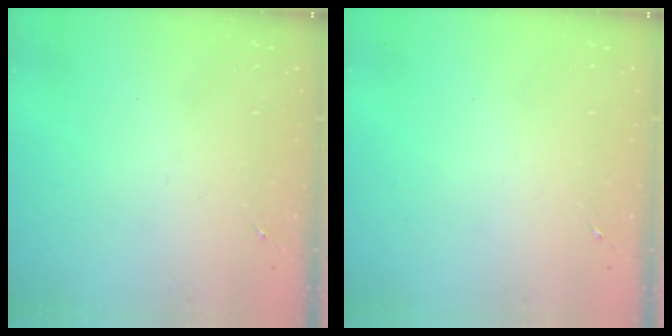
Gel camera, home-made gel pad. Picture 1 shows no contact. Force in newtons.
{"total": 0.0}